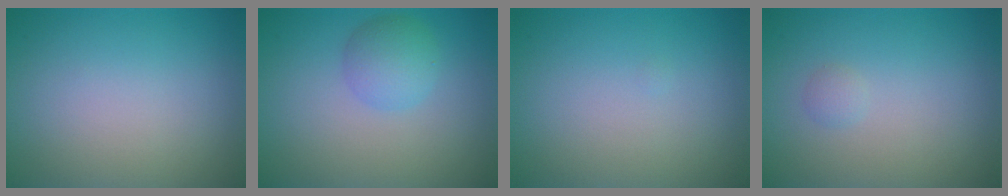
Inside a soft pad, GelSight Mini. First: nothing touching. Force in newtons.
{"total": 2.8, "press": 2.8, "slide": 0.1}
{"total": 0.0}
{"total": 0.7, "press": 0.7, "slide": 0.0}